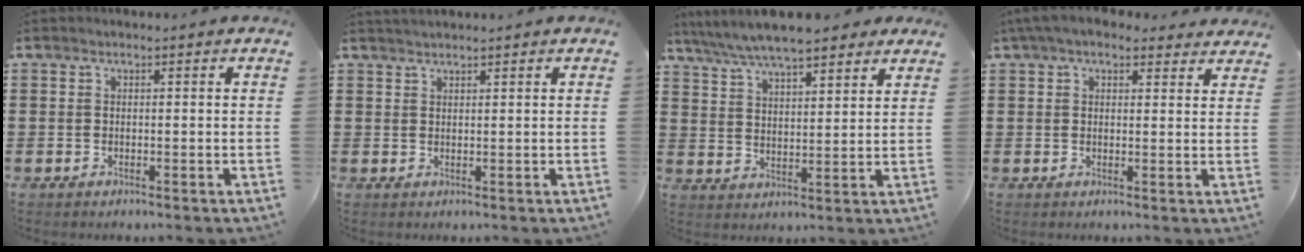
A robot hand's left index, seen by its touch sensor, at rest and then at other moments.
{"total": 1.2, "force": [1.1, 0.1, 0.3], "torque": [-0.006, 0.001, 0.022]}
{"total": 7.1, "force": [6.4, 1.2, 2.8], "torque": [-0.078, -0.019, 0.115]}
{"total": 4.6, "force": [3.8, 1.5, 2.2], "torque": [-0.054, -0.003, 0.070]}